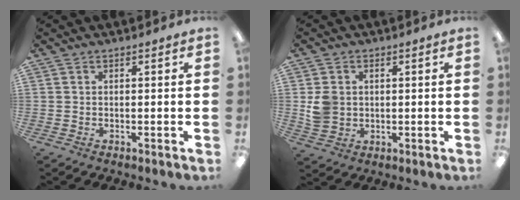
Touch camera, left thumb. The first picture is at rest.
{"total": 5.4, "force": [0.7, 4.8, 2.4], "torque": [-0.034, 0.007, 0.014]}